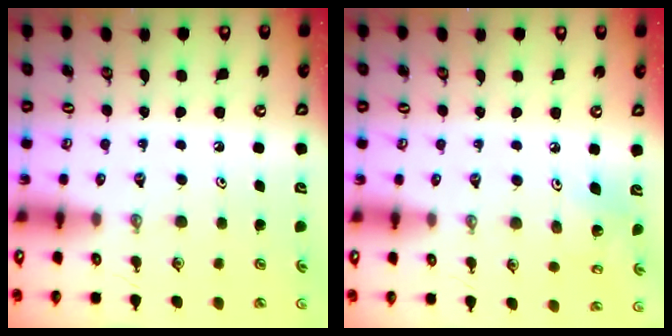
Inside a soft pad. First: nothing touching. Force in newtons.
{"total": 6.4, "press": 6.3, "slide": 1.1}